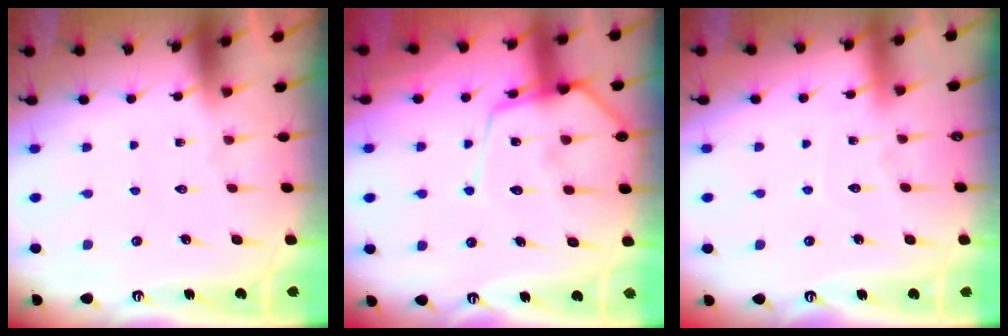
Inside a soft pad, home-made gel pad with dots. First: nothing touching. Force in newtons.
{"total": 11.5, "press": 11.4, "slide": 1.1}
{"total": 5.9, "press": 5.8, "slide": 0.6}